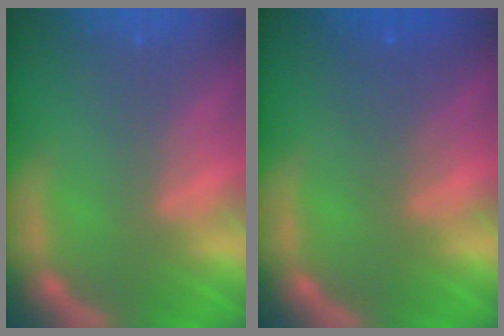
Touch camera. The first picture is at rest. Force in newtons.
{"total": 2.4}